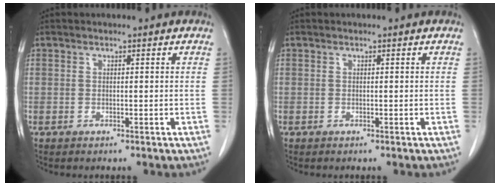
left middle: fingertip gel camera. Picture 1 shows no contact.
{"total": 0.0}